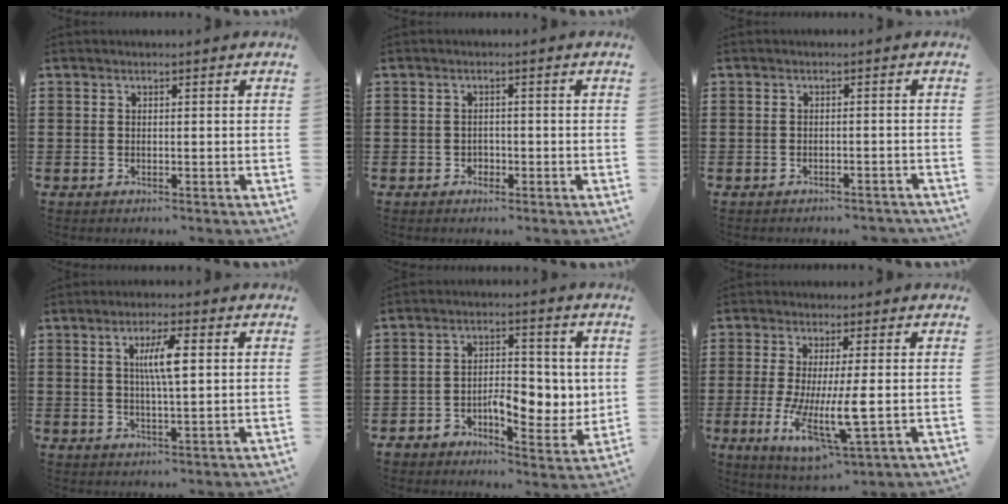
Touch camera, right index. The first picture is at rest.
{"total": 1.1, "force": [-0.7, 0.9, 0.3], "torque": [-0.008, 0.000, -0.016]}
{"total": 1.4, "force": [-1.4, 0.2, 0.0], "torque": [-0.006, 0.001, -0.031]}
{"total": 5.4, "force": [1.1, 0.9, 5.2], "torque": [-0.102, 0.006, 0.015]}
{"total": 6.8, "force": [-1.2, 4.5, 5.0], "torque": [-0.071, 0.004, -0.026]}
{"total": 9.3, "force": [-1.5, 2.0, 8.9], "torque": [-0.176, -0.021, -0.022]}